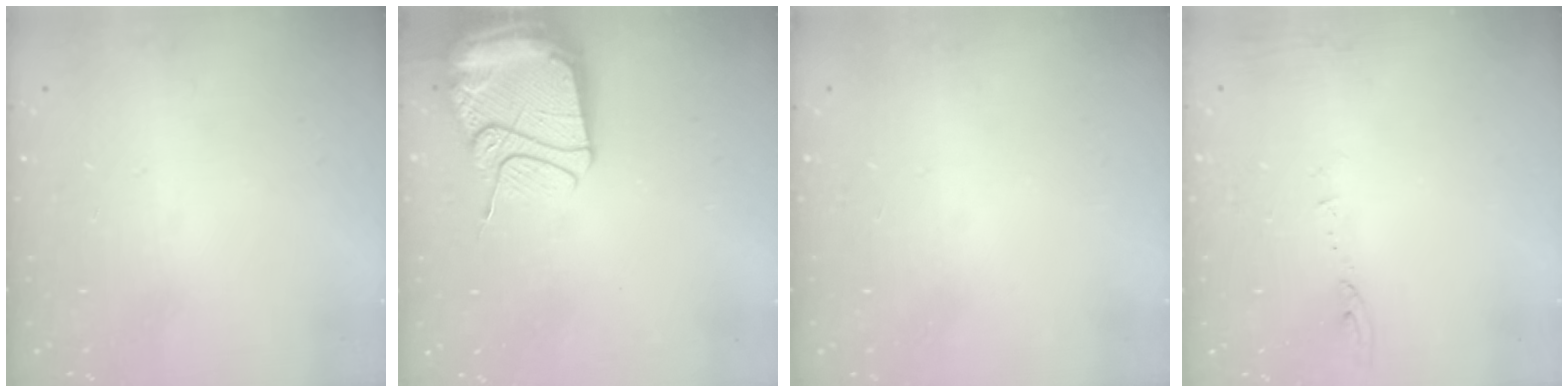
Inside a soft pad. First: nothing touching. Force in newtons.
{"total": 17.2, "press": 17.1, "slide": 1.5}
{"total": 0.0}
{"total": 5.7, "press": 5.7, "slide": 0.7}